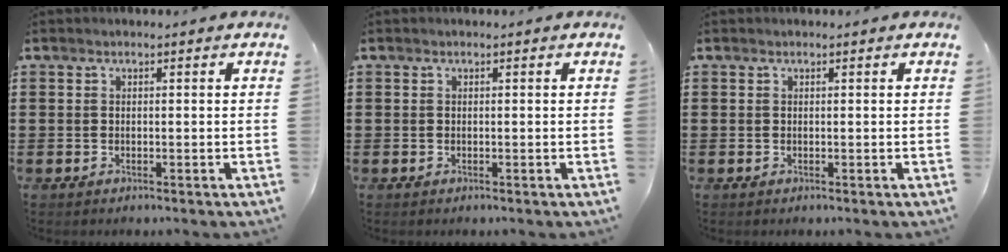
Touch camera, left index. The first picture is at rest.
{"total": 0.0}
{"total": 0.0}